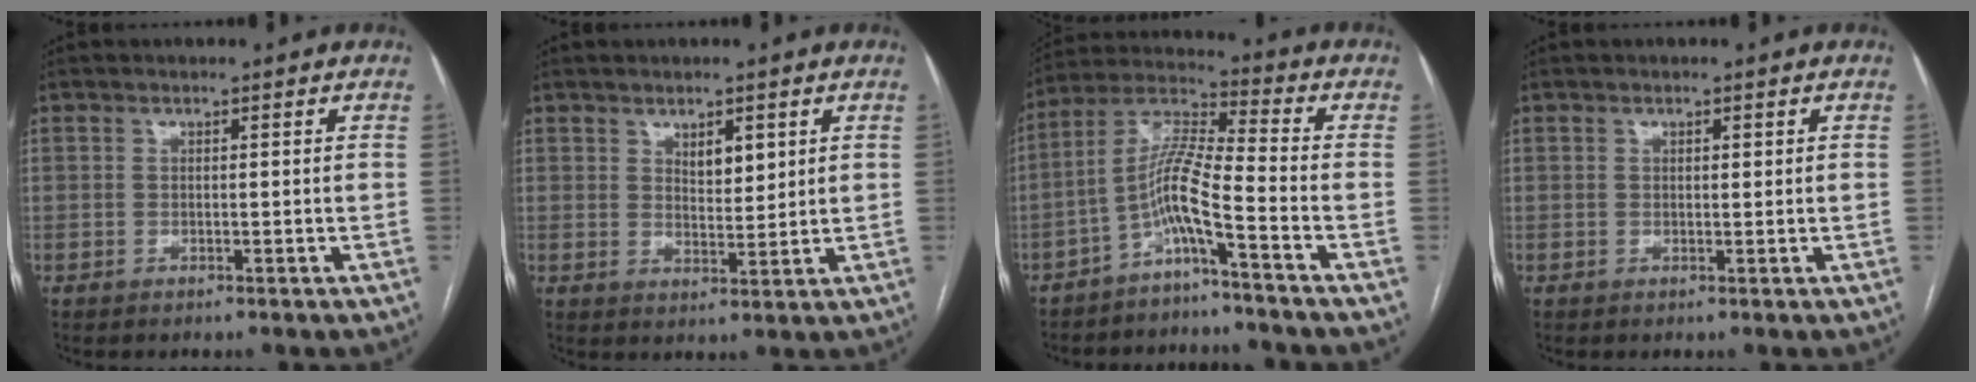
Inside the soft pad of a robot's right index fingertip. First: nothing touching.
{"total": 3.7, "force": [1.8, 1.5, 2.8], "torque": [-0.048, -0.003, 0.034]}
{"total": 8.0, "force": [-4.4, -0.6, 6.7], "torque": [-0.142, 0.013, -0.091]}
{"total": 0.8, "force": [0.3, 0.3, 0.6], "torque": [-0.009, 0.000, 0.005]}